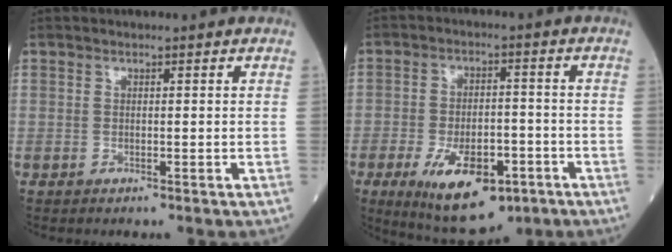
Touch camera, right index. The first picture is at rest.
{"total": 12.3, "force": [-5.9, 5.2, 9.4], "torque": [-0.162, -0.015, -0.084]}